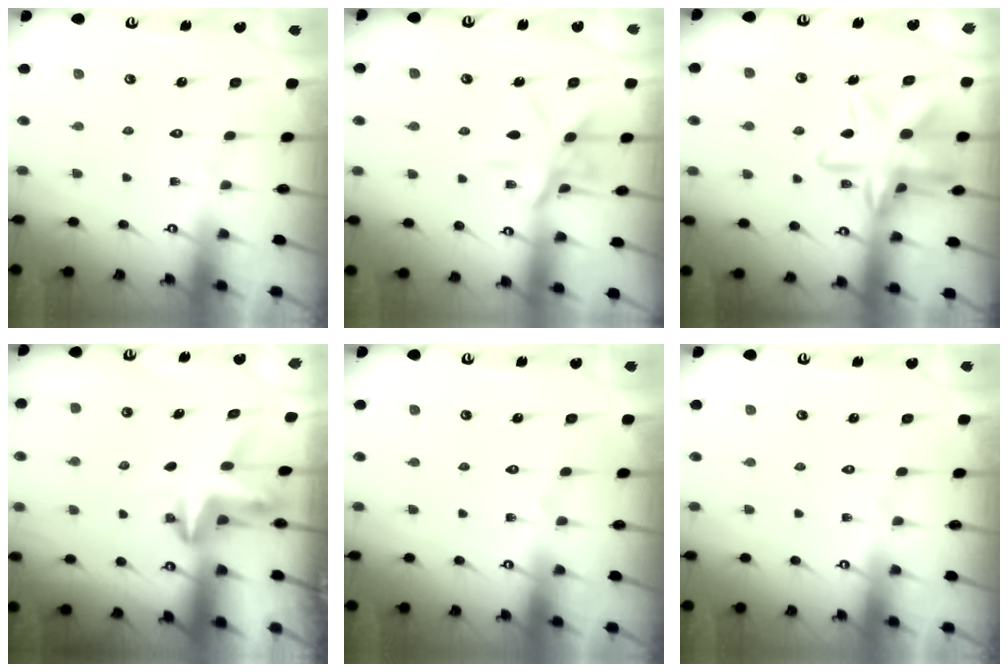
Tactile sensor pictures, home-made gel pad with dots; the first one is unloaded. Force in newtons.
{"total": 10.2, "press": 10.2, "slide": 0.6}
{"total": 18.2, "press": 18.1, "slide": 1.3}
{"total": 3.8, "press": 3.8, "slide": 0.3}
{"total": 0.0}
{"total": 0.0}